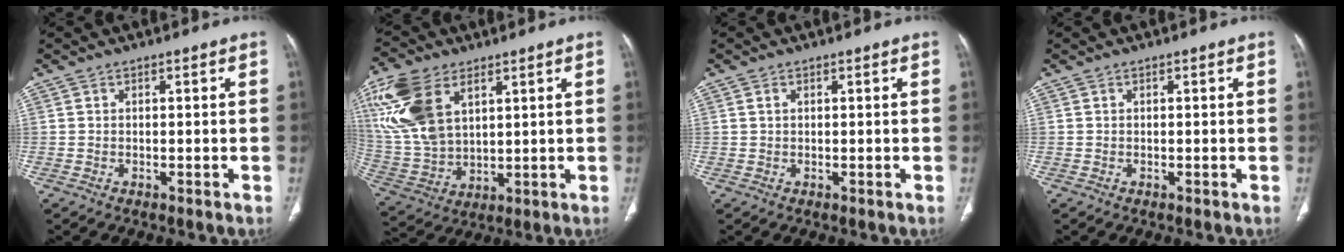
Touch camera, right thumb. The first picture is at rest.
{"total": 17.3, "force": [7.2, 10.2, 12.0], "torque": [-0.254, -0.016, 0.153]}
{"total": 0.8, "force": [0.3, 0.5, 0.5], "torque": [-0.012, 0.002, 0.007]}
{"total": 0.0}